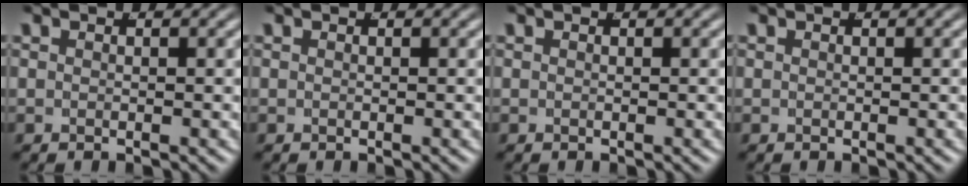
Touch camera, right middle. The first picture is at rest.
{"total": 0.0}
{"total": 0.0}
{"total": 0.0}